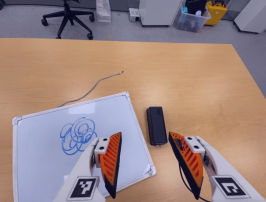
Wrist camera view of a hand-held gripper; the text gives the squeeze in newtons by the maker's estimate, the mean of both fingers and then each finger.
{"total": 0.0}